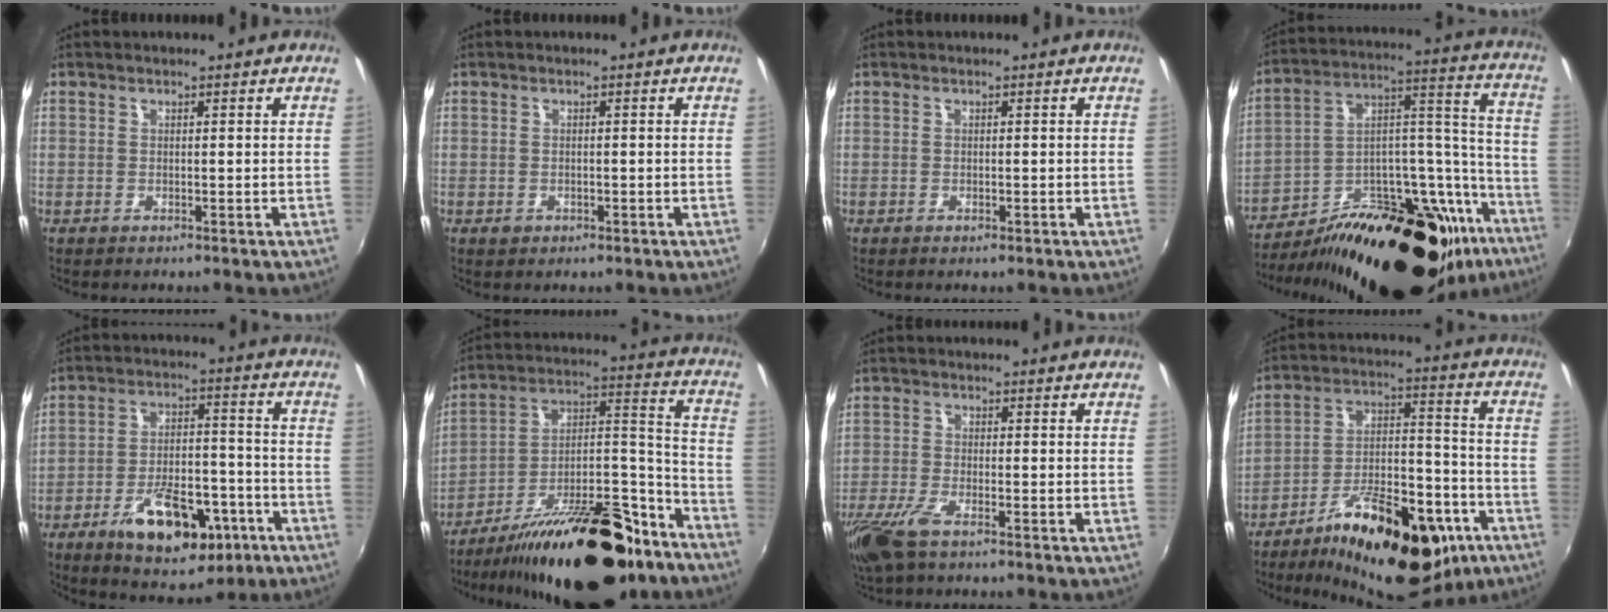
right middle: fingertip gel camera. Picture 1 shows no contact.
{"total": 1.0, "force": [-0.4, 0.8, 0.3], "torque": [-0.006, -0.002, -0.004]}
{"total": 0.0}
{"total": 36.6, "force": [-22.7, 16.2, 23.7], "torque": [-0.334, 0.044, -0.317]}
{"total": 14.9, "force": [-7.9, 6.8, 10.6], "torque": [-0.186, 0.009, -0.111]}
{"total": 27.1, "force": [-18.7, 9.7, 17.1], "torque": [-0.262, 0.013, -0.275]}
{"total": 8.1, "force": [-5.3, 2.4, 5.6], "torque": [-0.142, -0.026, -0.107]}
{"total": 23.3, "force": [-13.8, 10.2, 15.7], "torque": [-0.239, 0.008, -0.196]}